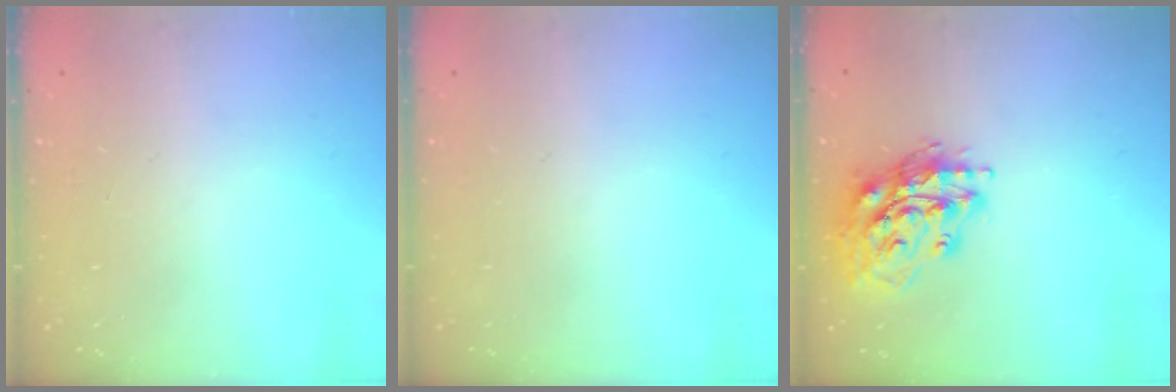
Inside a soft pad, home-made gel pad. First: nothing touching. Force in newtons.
{"total": 0.0}
{"total": 16.9, "press": 16.7, "slide": 2.3}